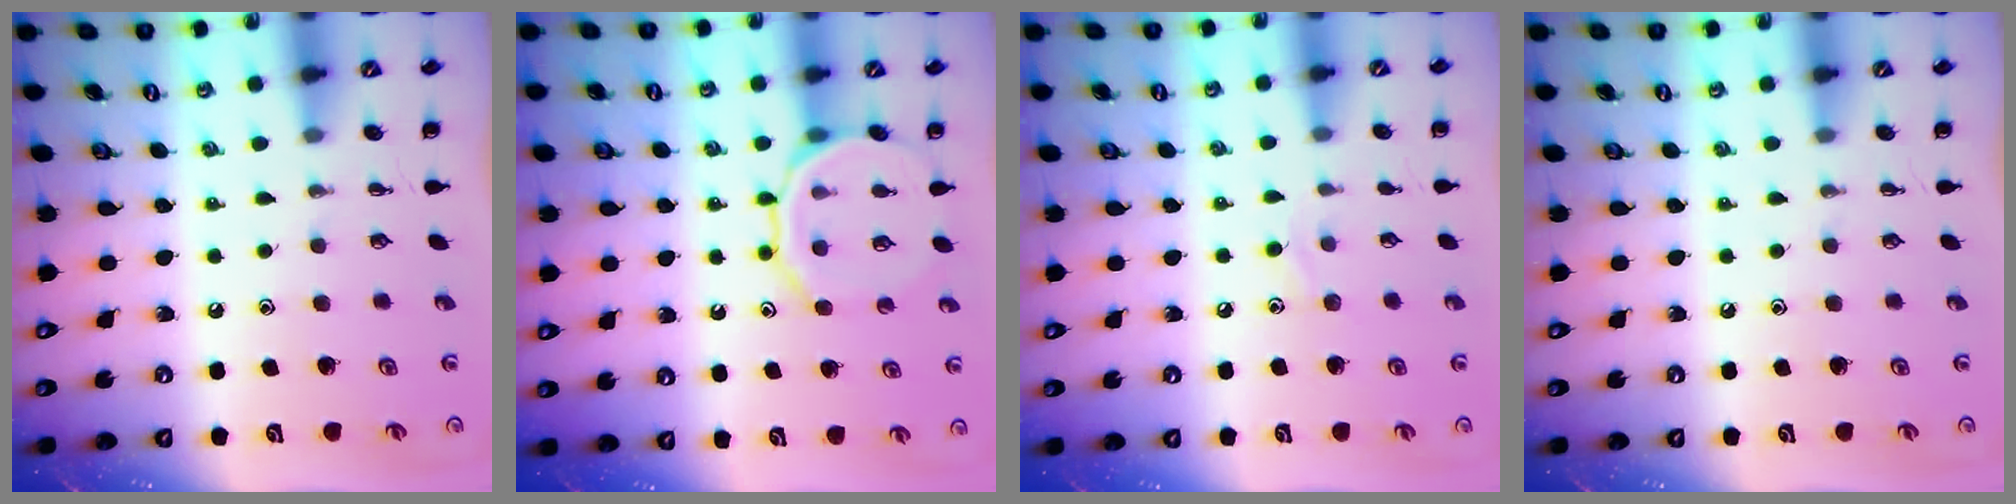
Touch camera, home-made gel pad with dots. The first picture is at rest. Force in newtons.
{"total": 12.8, "press": 12.7, "slide": 1.6}
{"total": 5.7, "press": 5.4, "slide": 1.9}
{"total": 0.0}